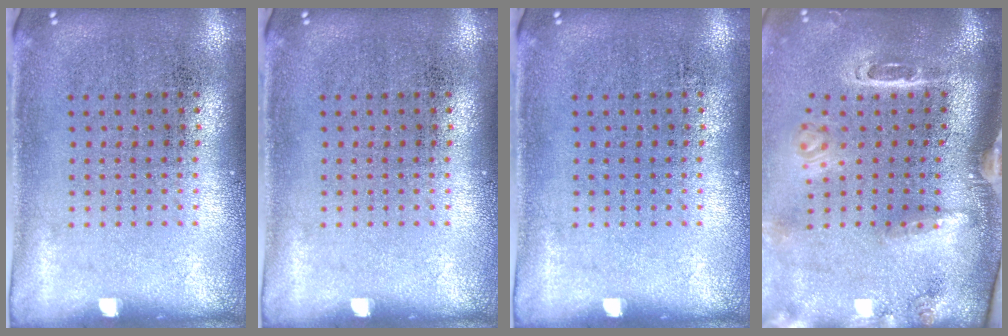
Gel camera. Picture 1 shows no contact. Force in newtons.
{"total": 0.0}
{"total": 0.0}
{"total": 3.2, "press": 2.1, "slide": 2.4}